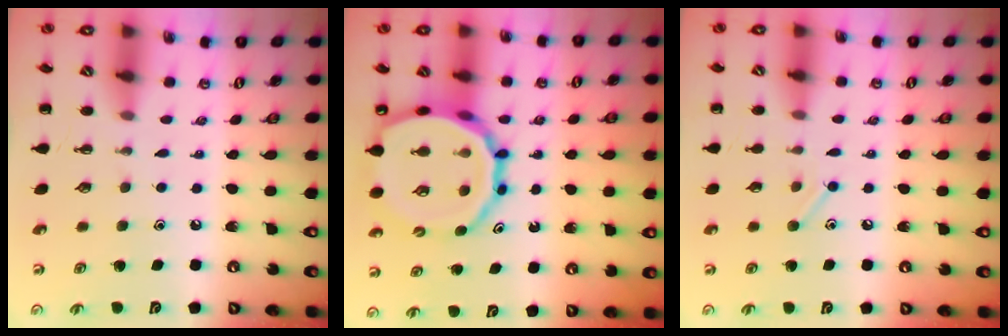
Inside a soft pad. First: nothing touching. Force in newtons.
{"total": 21.2, "press": 20.8, "slide": 4.1}
{"total": 6.6, "press": 6.4, "slide": 1.7}